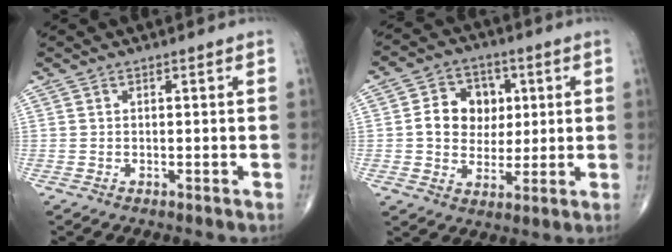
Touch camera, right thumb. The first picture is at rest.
{"total": 10.4, "force": [1.6, 8.6, 5.6], "torque": [-0.046, 0.005, 0.025]}